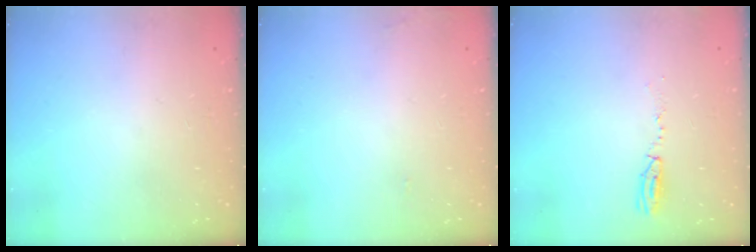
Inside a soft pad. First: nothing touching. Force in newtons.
{"total": 14.1, "press": 4.0, "slide": 13.5}
{"total": 10.5, "press": 5.2, "slide": 9.1}